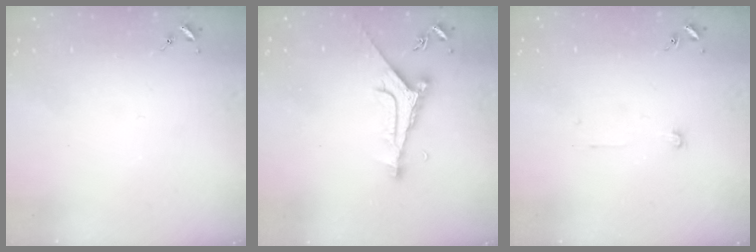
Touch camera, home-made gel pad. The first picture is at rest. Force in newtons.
{"total": 8.8, "press": 8.7, "slide": 0.5}
{"total": 3.8, "press": 3.8, "slide": 0.3}